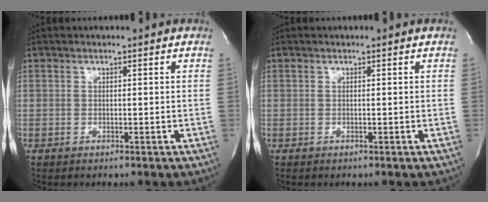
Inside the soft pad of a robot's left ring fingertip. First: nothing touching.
{"total": 0.0}